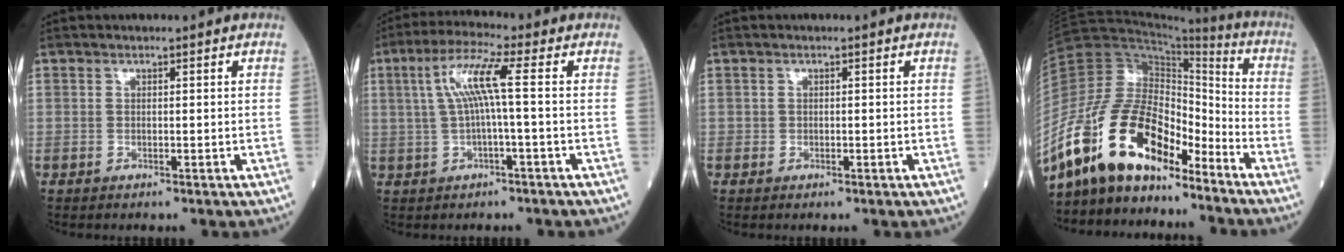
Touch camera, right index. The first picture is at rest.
{"total": 7.0, "force": [0.9, -0.3, 7.0], "torque": [-0.143, 0.020, 0.019]}
{"total": 0.6, "force": [0.0, 0.6, 0.2], "torque": [-0.004, 0.000, 0.000]}
{"total": 17.0, "force": [-13.2, 6.1, 8.8], "torque": [-0.174, 0.038, -0.243]}